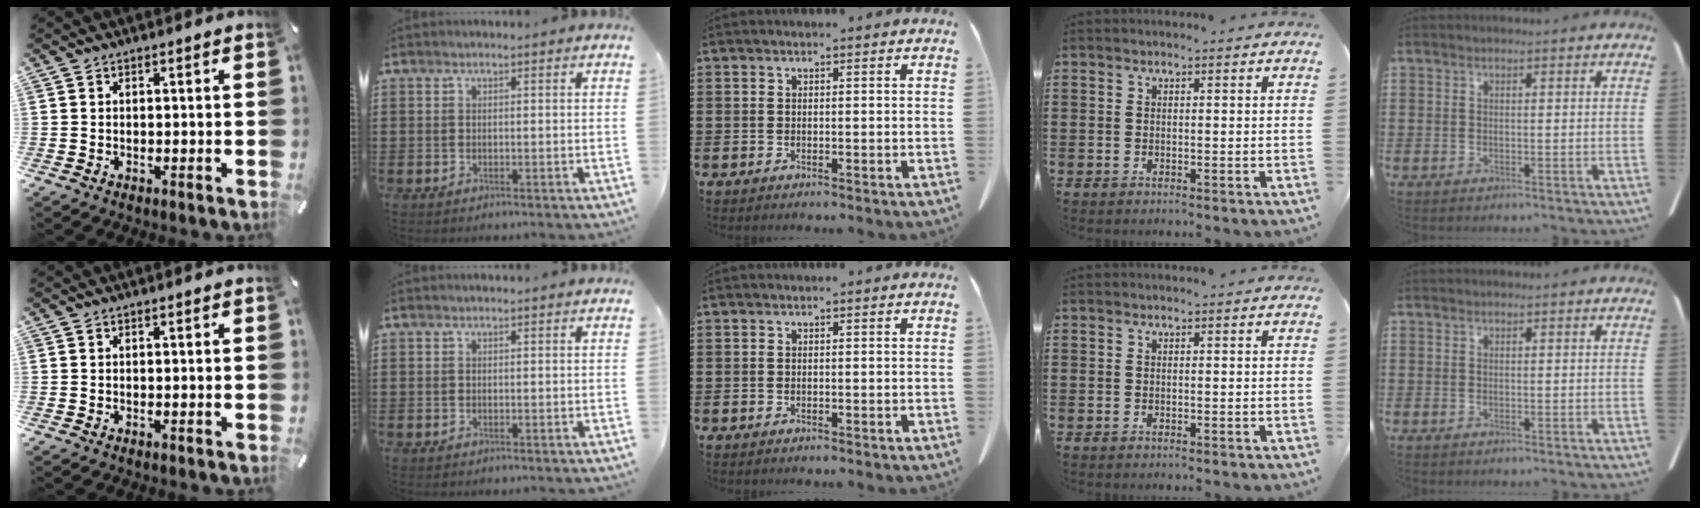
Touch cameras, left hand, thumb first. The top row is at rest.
{}